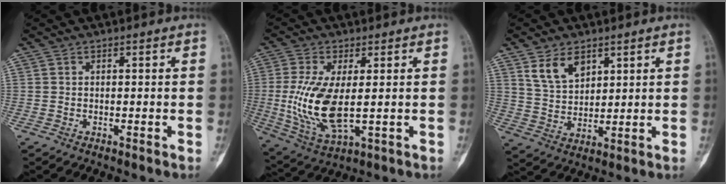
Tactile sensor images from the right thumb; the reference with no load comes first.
{"total": 12.8, "force": [-0.2, 5.2, 11.7], "torque": [-0.255, -0.016, 0.009]}
{"total": 7.3, "force": [4.2, 4.4, 4.0], "torque": [-0.058, -0.024, 0.089]}